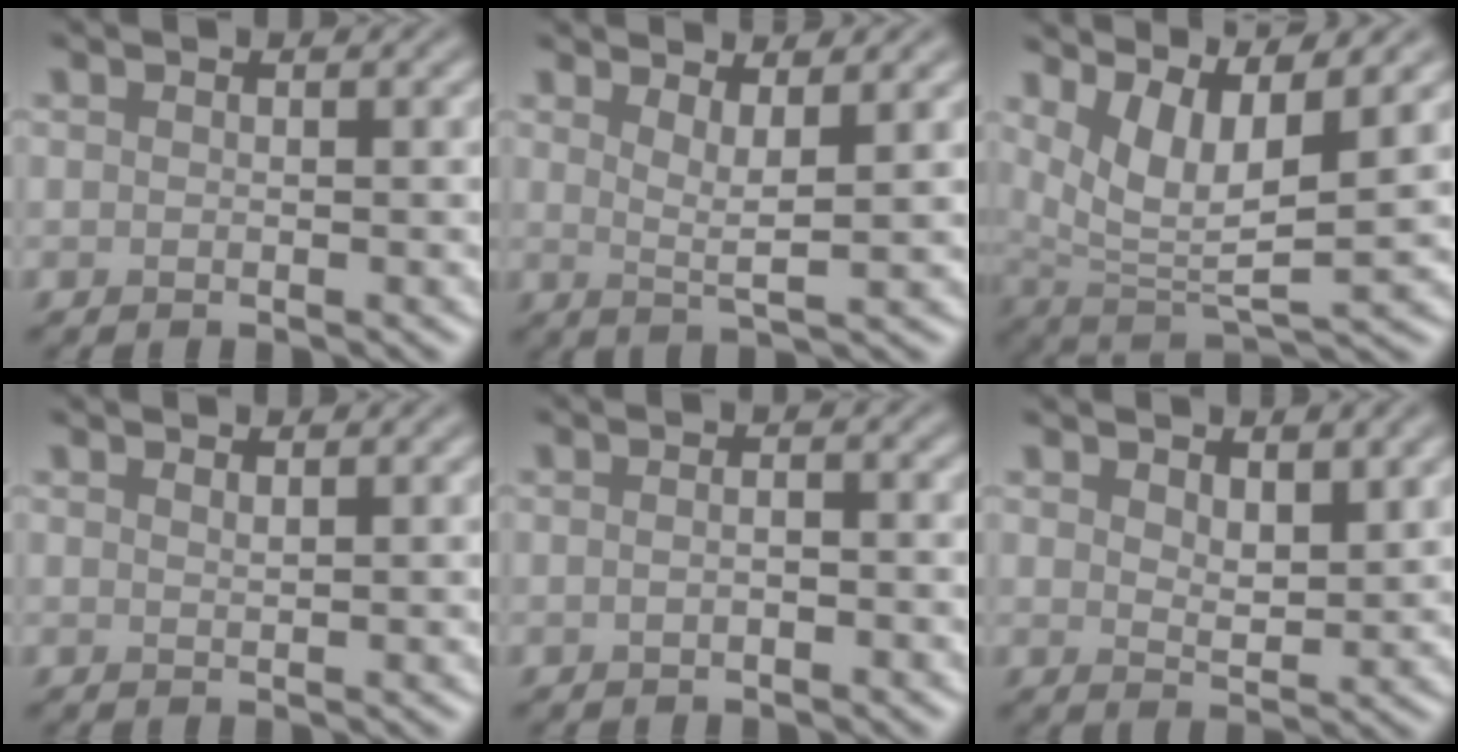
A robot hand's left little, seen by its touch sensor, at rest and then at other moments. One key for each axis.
{"total": 2.9, "fx": 1.5, "fy": 0.5, "fz": 2.3, "tx": -0.037, "ty": -0.007, "tz": 0.027}
{"total": 6.2, "fx": 3.1, "fy": 1.8, "fz": 5.0, "tx": -0.104, "ty": -0.008, "tz": 0.068}
{"total": 0.8, "fx": 0.7, "fy": 0.2, "fz": 0.4, "tx": -0.002, "ty": 0.002, "tz": 0.014}
{"total": 1.4, "fx": -0.3, "fy": 0.6, "fz": 1.2, "tx": -0.015, "ty": -0.006, "tz": -0.013}
{"total": 3.3, "fx": 1.8, "fy": 1.6, "fz": 2.3, "tx": -0.042, "ty": -0.006, "tz": 0.035}